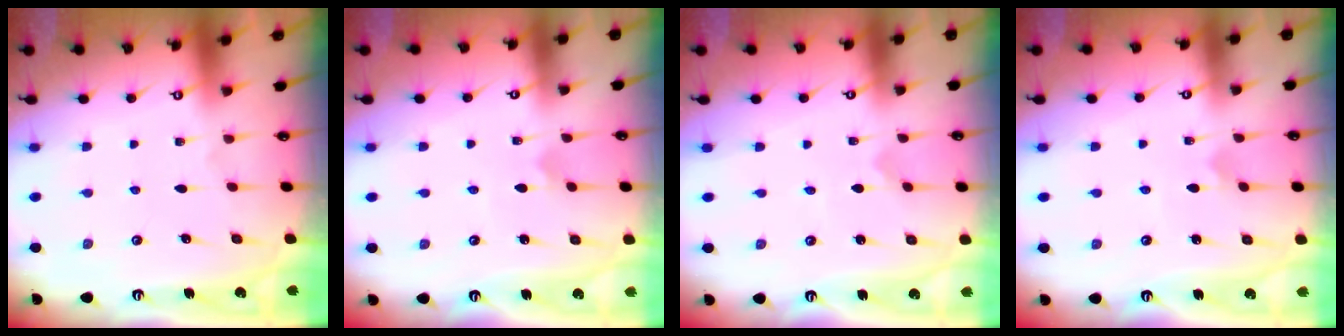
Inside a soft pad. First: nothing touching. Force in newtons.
{"total": 2.0, "press": 2.0, "slide": 0.1}
{"total": 0.0}
{"total": 2.0, "press": 2.0, "slide": 0.1}